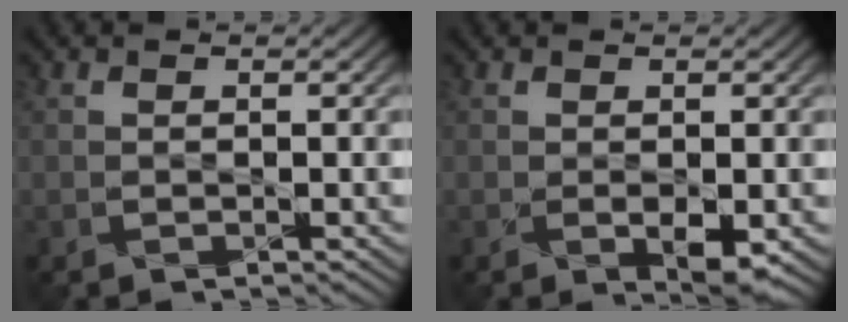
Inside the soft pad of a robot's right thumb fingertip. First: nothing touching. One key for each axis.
{"total": 2.5, "fx": -0.7, "fy": 1.0, "fz": 2.2, "tx": -0.041, "ty": -0.010, "tz": -0.005}